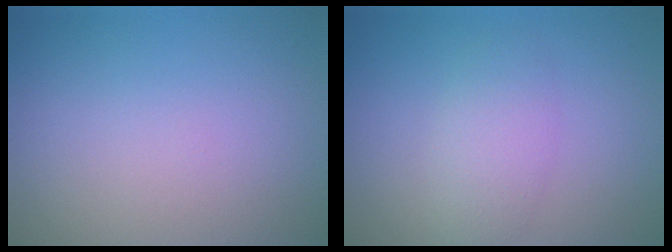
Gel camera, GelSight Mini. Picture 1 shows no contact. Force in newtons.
{"total": 2.9, "press": 2.9, "slide": 0.1}